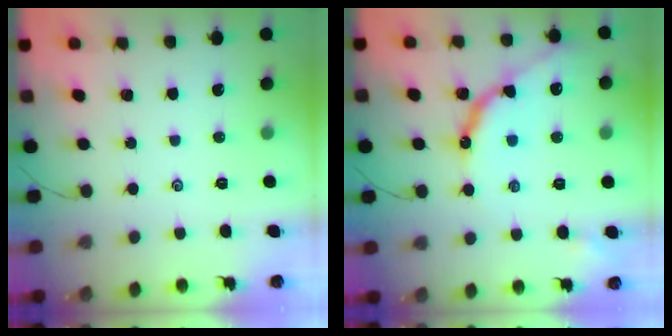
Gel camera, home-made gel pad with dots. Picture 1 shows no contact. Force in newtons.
{"total": 11.2, "press": 11.2, "slide": 1.0}